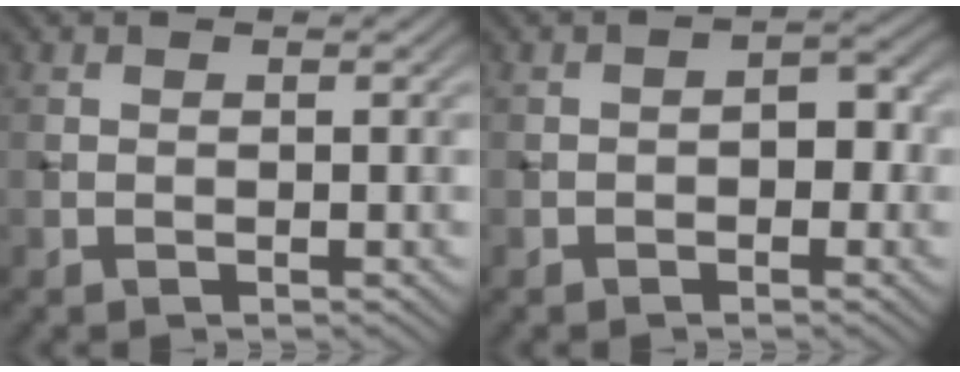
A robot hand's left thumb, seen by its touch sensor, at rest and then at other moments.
{"total": 2.8, "force": [-0.7, 1.6, 2.2], "torque": [-0.030, 0.002, -0.015]}